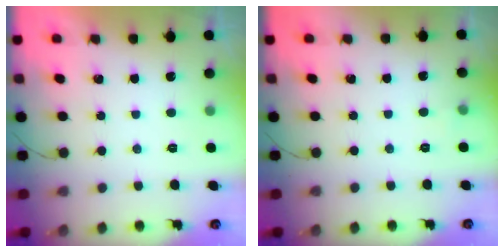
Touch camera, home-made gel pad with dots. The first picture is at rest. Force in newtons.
{"total": 2.5, "press": 2.4, "slide": 1.0}